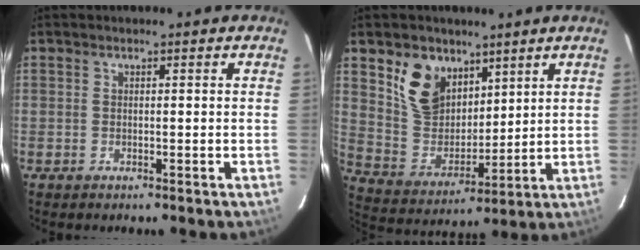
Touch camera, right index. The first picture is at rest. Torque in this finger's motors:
{"motor_torque": [0.47, 0.46, 0.26, 0.07]}